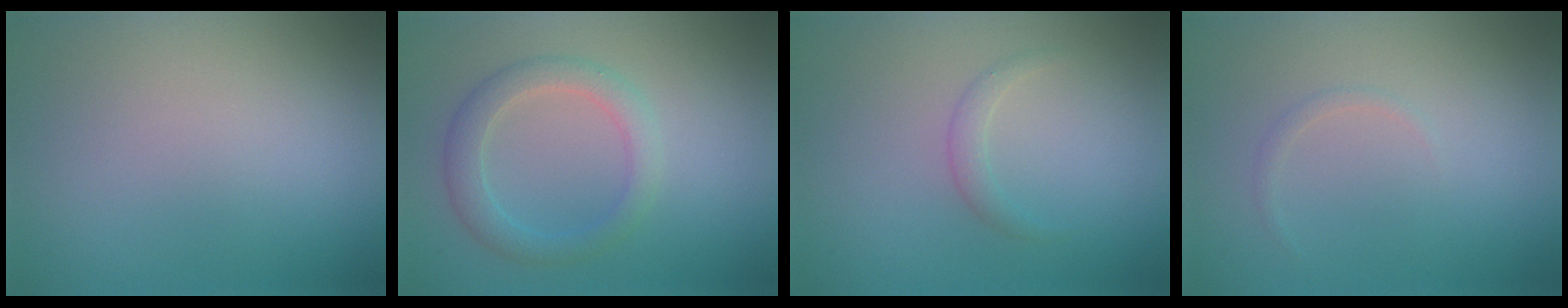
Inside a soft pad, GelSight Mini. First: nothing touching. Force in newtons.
{"total": 2.9, "press": 2.9, "slide": 0.2}
{"total": 1.2, "press": 1.2, "slide": 0.0}
{"total": 0.6, "press": 0.6, "slide": 0.0}